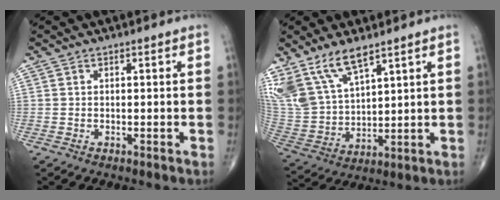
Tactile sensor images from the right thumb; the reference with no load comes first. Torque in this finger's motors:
{"motor_torque": [-1.05, 1.40, 1.05, 1.03, 0.12]}